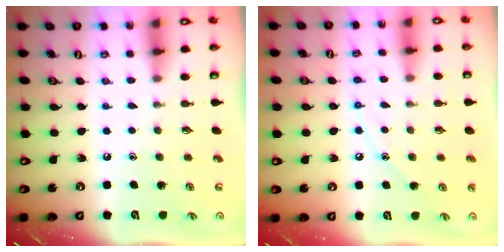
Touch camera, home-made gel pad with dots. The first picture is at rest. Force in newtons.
{"total": 7.0, "press": 7.0, "slide": 0.5}